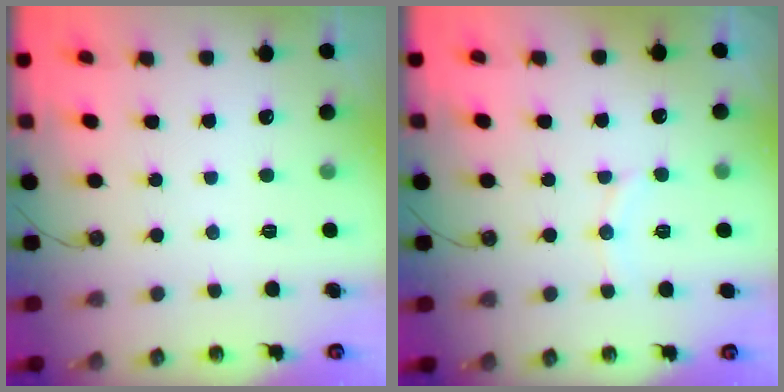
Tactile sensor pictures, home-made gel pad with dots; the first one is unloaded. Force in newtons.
{"total": 5.9, "press": 5.8, "slide": 1.2}